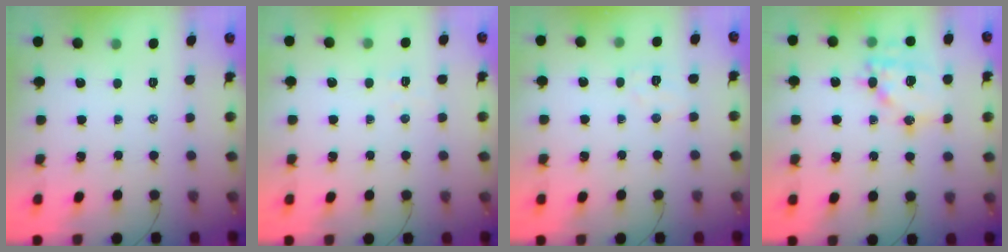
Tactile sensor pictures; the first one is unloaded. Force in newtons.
{"total": 2.9, "press": 2.8, "slide": 0.9}
{"total": 4.3, "press": 4.1, "slide": 1.0}
{"total": 16.1, "press": 15.9, "slide": 3.0}